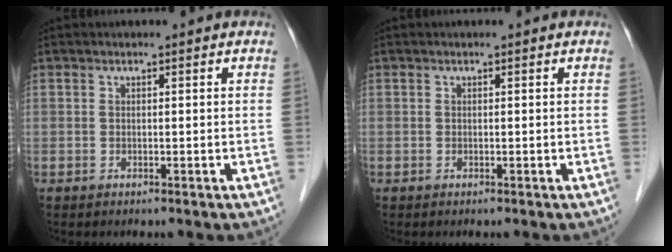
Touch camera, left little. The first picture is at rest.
{"total": 0.0}